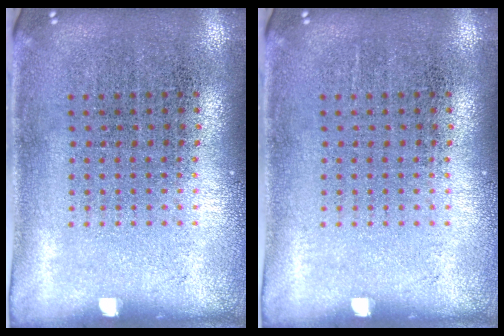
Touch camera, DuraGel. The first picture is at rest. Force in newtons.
{"total": 0.0}